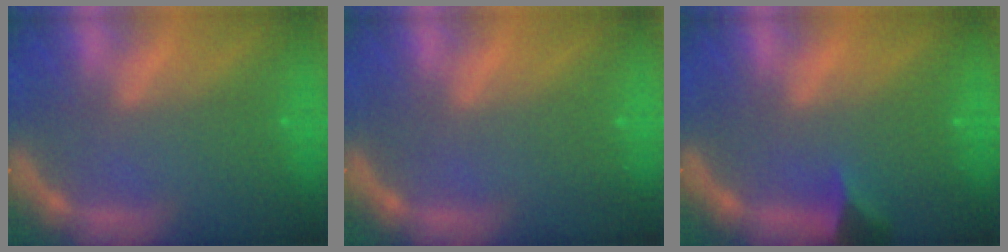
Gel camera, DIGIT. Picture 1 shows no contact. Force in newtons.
{"total": 0.0}
{"total": 2.4}